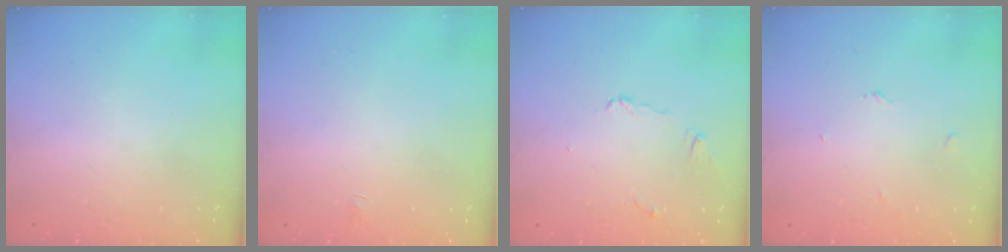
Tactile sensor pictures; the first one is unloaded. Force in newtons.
{"total": 1.3, "press": 1.2, "slide": 0.2}
{"total": 4.3, "press": 4.2, "slide": 0.6}
{"total": 2.7, "press": 2.7, "slide": 0.3}